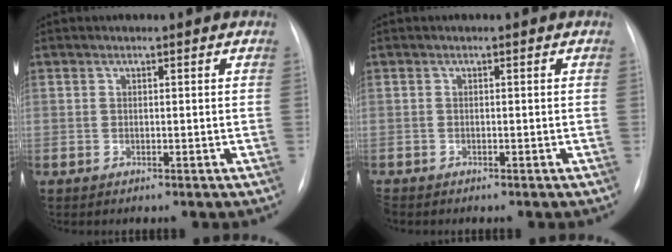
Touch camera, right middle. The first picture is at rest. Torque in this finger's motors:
{"motor_torque": [-0.02, 0.02, 0.02, 0.01]}